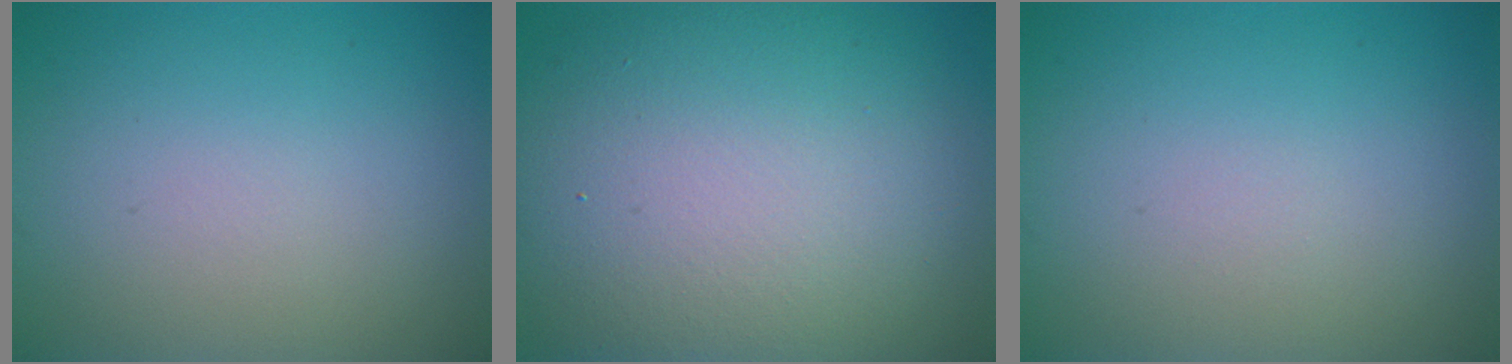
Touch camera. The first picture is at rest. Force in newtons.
{"total": 14.4, "press": 14.4, "slide": 0.8}
{"total": 0.0}